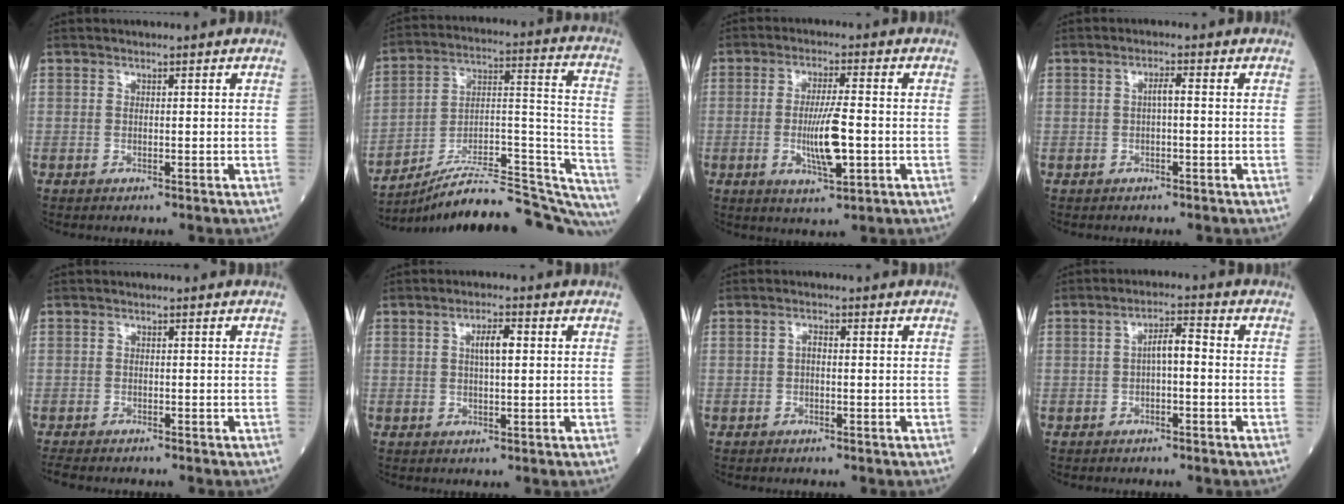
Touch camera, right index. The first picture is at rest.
{"total": 28.0, "force": [-25.4, 2.7, 11.6], "torque": [-0.105, 0.028, -0.368]}
{"total": 7.6, "force": [-1.4, 1.1, 7.4], "torque": [-0.136, -0.007, -0.025]}
{"total": 1.6, "force": [-0.1, 0.2, 1.6], "torque": [-0.027, 0.005, -0.002]}
{"total": 3.1, "force": [-2.8, 0.8, 1.1], "torque": [-0.018, -0.008, -0.044]}
{"total": 3.6, "force": [0.8, 0.8, 3.4], "torque": [-0.059, 0.004, 0.014]}
{"total": 1.2, "force": [-0.1, 0.5, 1.1], "torque": [-0.017, 0.004, -0.004]}
{"total": 3.6, "force": [-0.3, 1.0, 3.4], "torque": [-0.054, 0.015, -0.007]}